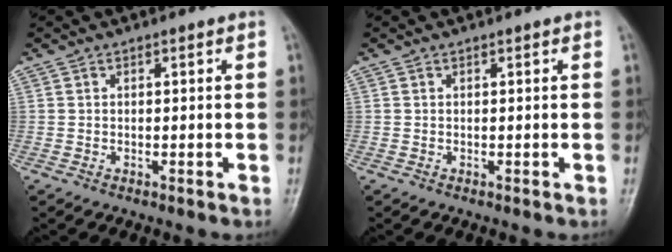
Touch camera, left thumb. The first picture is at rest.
{"total": 0.0}